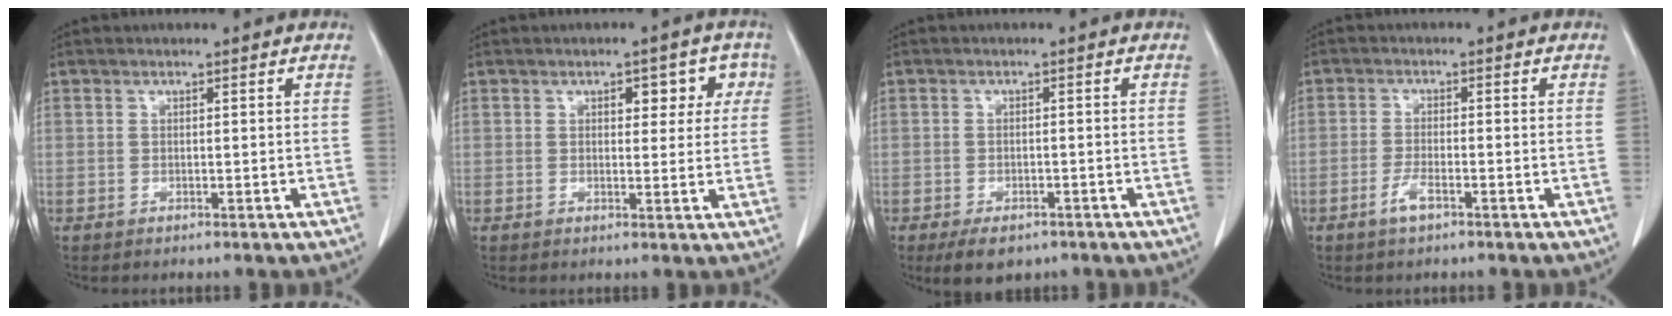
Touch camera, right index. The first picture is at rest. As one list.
[{"total": 5.4, "force": [2.0, 2.9, 4.0], "torque": [-0.033, 0.017, 0.022]}, {"total": 4.7, "force": [-3.3, 2.5, 2.4], "torque": [-0.036, -0.004, -0.045]}, {"total": 2.7, "force": [-1.6, 0.6, 2.1], "torque": [-0.043, 0.000, -0.034]}]